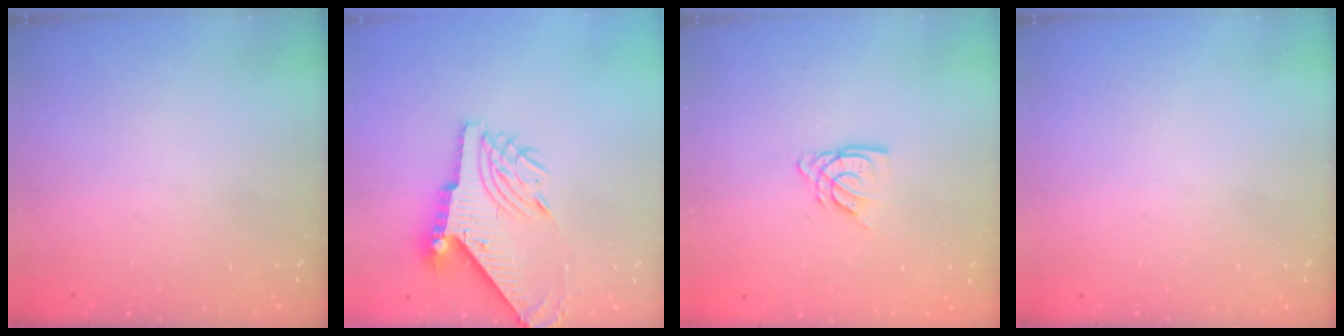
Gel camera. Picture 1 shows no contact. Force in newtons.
{"total": 12.0, "press": 11.9, "slide": 1.4}
{"total": 5.3, "press": 5.3, "slide": 0.5}
{"total": 0.0}